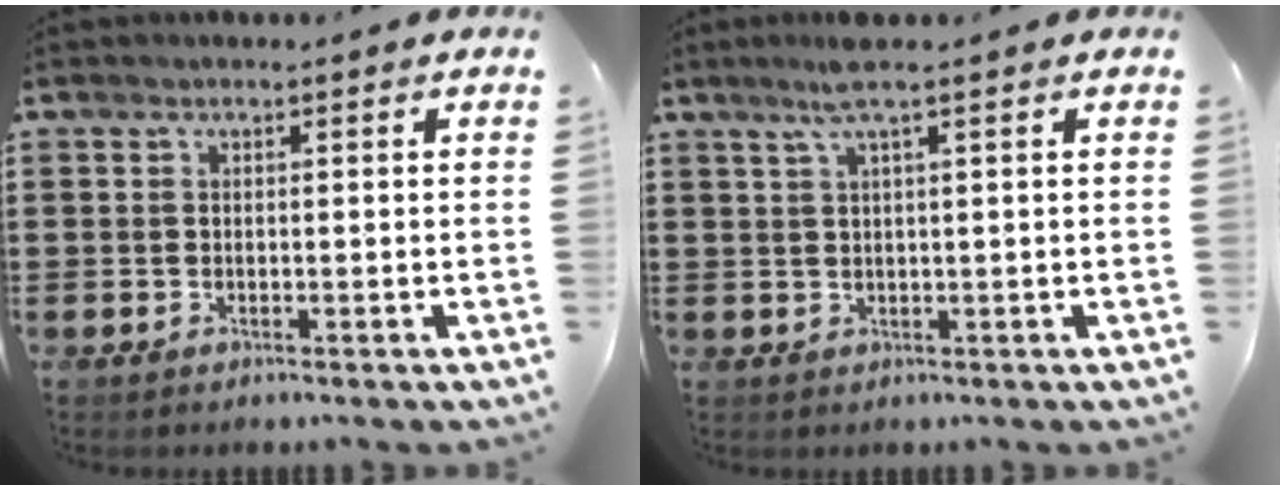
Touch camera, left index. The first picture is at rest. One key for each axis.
{"total": 3.5, "fx": 1.9, "fy": -0.2, "fz": 2.9, "tx": -0.062, "ty": 0.001, "tz": 0.033}